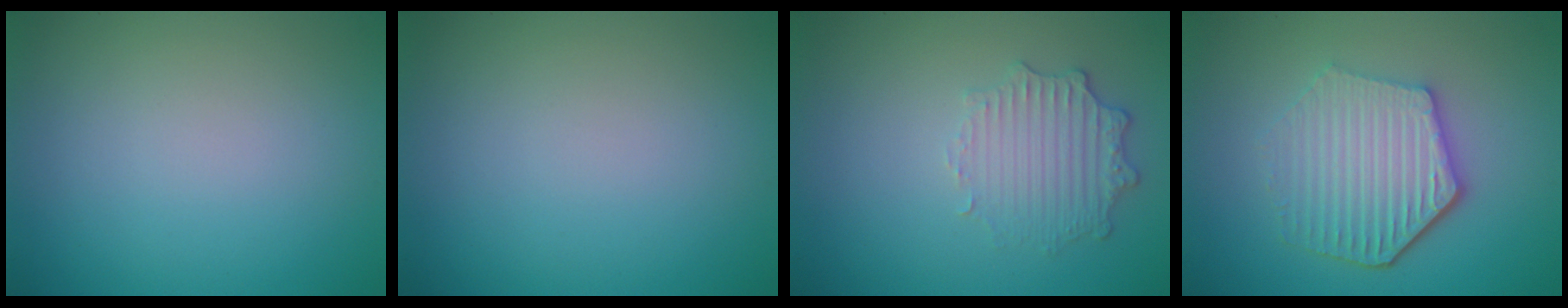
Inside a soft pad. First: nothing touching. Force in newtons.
{"total": 0.0}
{"total": 2.5, "press": 2.3, "slide": 1.0}
{"total": 5.6, "press": 4.4, "slide": 3.4}